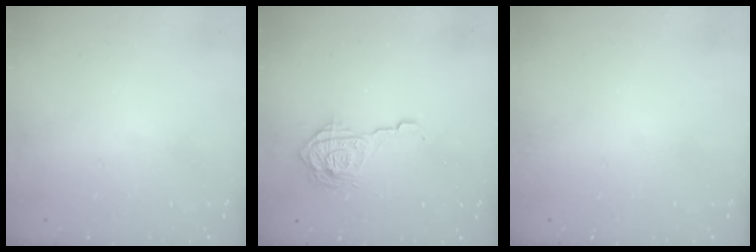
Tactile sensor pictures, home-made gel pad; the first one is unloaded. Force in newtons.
{"total": 12.4, "press": 12.4, "slide": 1.3}
{"total": 0.0}